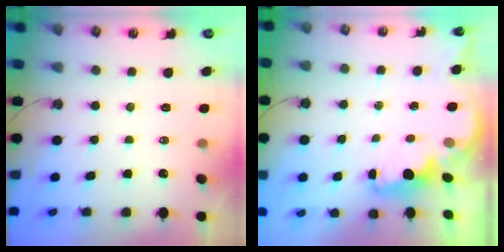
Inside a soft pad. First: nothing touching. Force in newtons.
{"total": 1.8, "press": 1.7, "slide": 0.7}